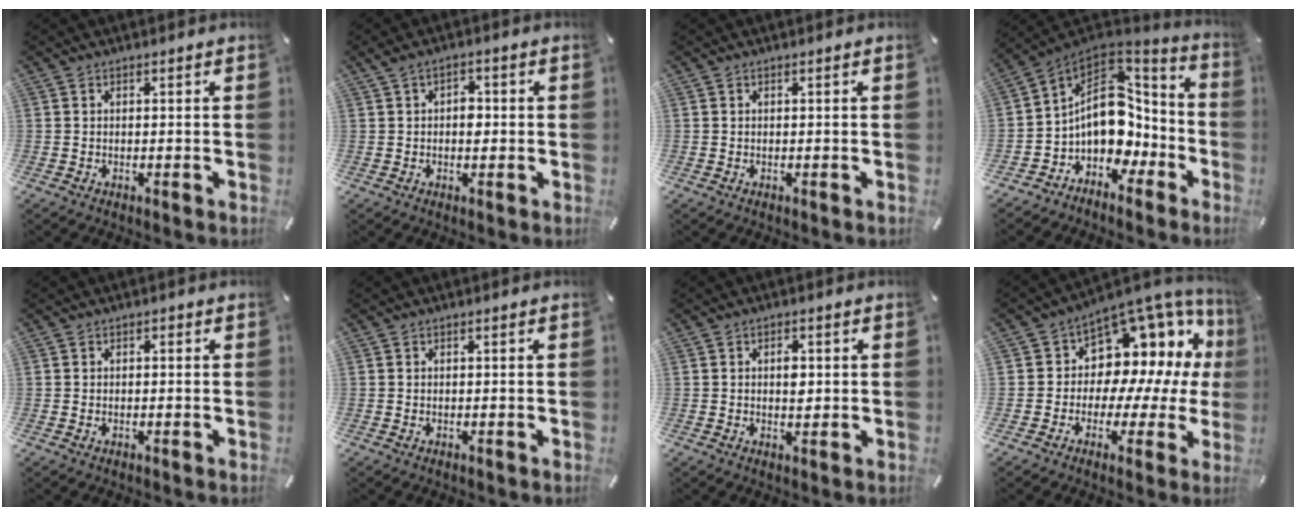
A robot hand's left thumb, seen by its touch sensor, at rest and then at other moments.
{"total": 3.9, "force": [0.1, 2.6, 2.9], "torque": [-0.040, 0.004, -0.003]}
{"total": 0.0}
{"total": 14.3, "force": [-0.3, 11.4, 8.6], "torque": [-0.135, -0.021, 0.003]}
{"total": 0.6, "force": [0.0, 0.4, 0.4], "torque": [-0.007, 0.002, -0.001]}
{"total": 0.0}
{"total": 3.0, "force": [0.4, 1.8, 2.4], "torque": [-0.025, -0.004, -0.001]}
{"total": 10.7, "force": [6.1, 7.7, 4.3], "torque": [-0.066, -0.080, 0.108]}